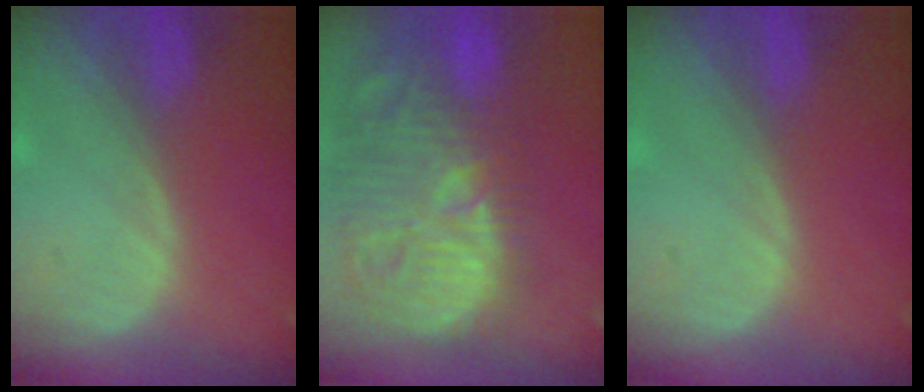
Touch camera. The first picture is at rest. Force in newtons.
{"total": 15.5, "press": 13.5, "slide": 7.6}
{"total": 0.0}